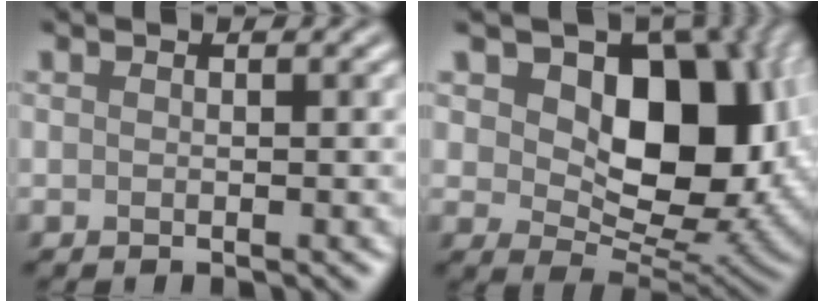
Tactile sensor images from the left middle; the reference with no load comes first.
{"total": 12.4, "force": [3.0, 7.9, 9.0], "torque": [-0.115, -0.008, 0.041]}